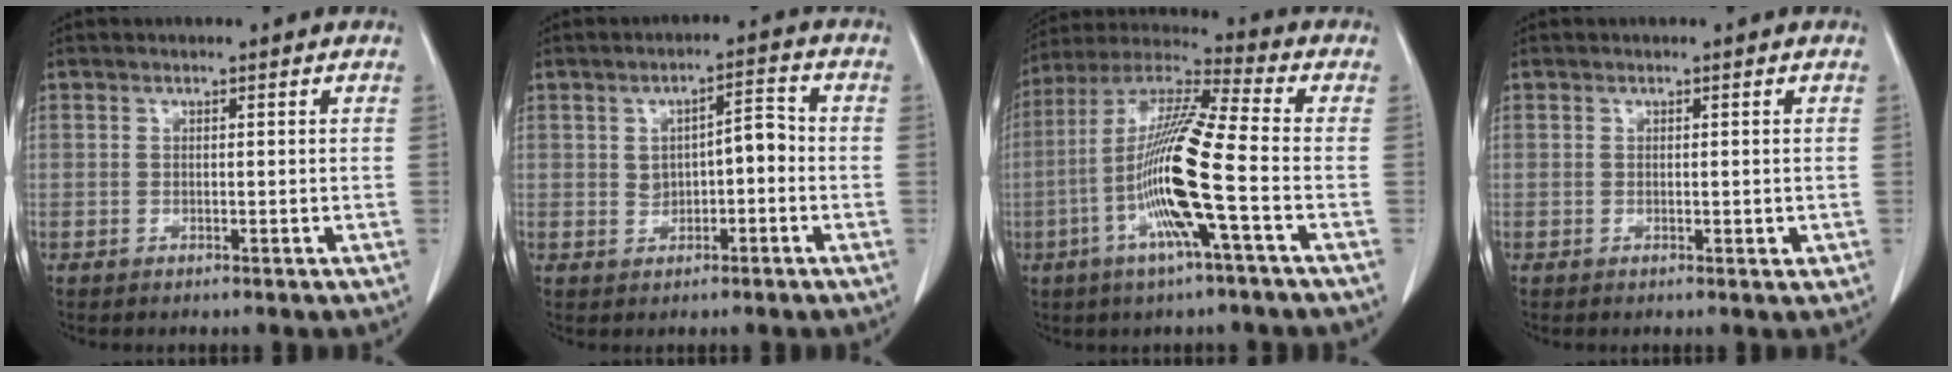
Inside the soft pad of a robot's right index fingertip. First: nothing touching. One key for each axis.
{"total": 4.7, "fx": -0.2, "fy": 2.3, "fz": 4.1, "tx": -0.061, "ty": 0.025, "tz": 0.004}
{"total": 15.5, "fx": -4.1, "fy": -0.2, "fz": 14.9, "tx": -0.298, "ty": -0.001, "tz": -0.088}
{"total": 1.3, "fx": -0.2, "fy": 0.4, "fz": 1.2, "tx": -0.014, "ty": -0.001, "tz": 0.002}